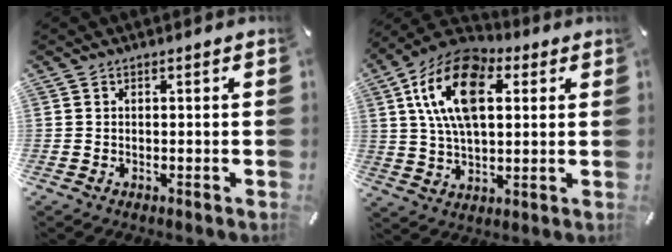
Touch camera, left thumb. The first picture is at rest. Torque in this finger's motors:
{"motor_torque": [0.66, 0.65, 1.84, -0.93, 0.58]}